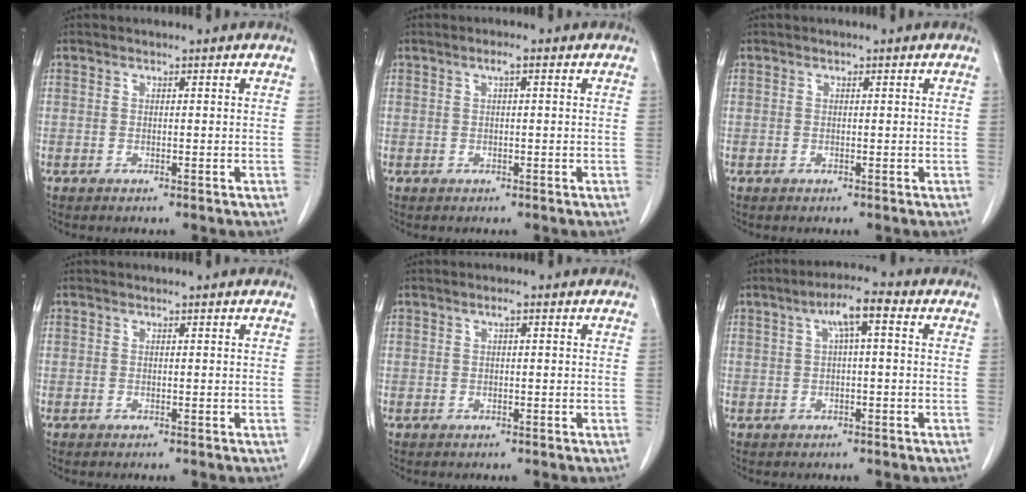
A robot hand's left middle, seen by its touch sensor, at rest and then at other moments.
{"total": 1.3, "force": [0.5, 0.2, 1.1], "torque": [-0.021, 0.003, 0.007]}
{"total": 0.0}
{"total": 0.0}
{"total": 0.9, "force": [0.4, 0.2, 0.8], "torque": [-0.016, 0.003, 0.005]}
{"total": 4.8, "force": [1.4, 0.7, 4.5], "torque": [-0.081, 0.019, 0.021]}